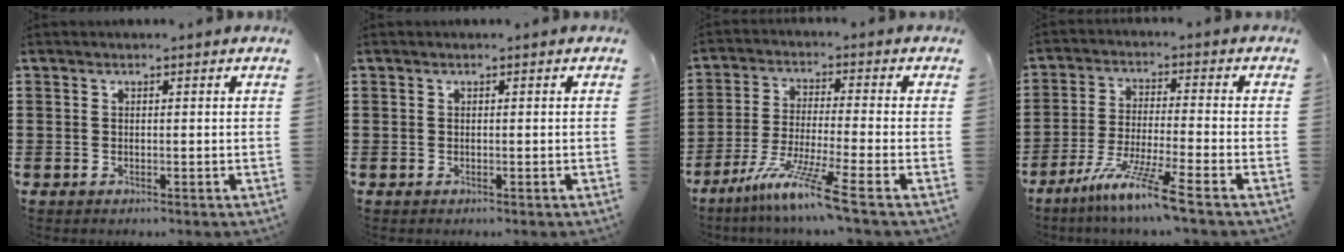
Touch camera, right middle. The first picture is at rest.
{"total": 0.0}
{"total": 8.8, "force": [-6.4, -0.6, 6.1], "torque": [-0.125, -0.017, -0.126]}
{"total": 8.7, "force": [-6.6, -0.5, 5.5], "torque": [-0.115, -0.017, -0.131]}